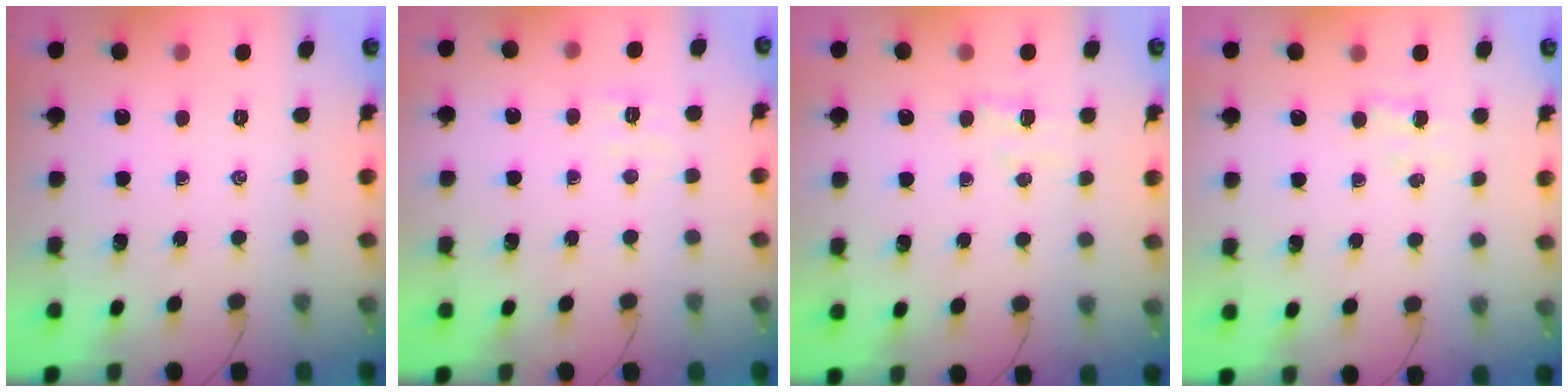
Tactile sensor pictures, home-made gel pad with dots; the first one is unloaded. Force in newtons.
{"total": 4.7, "press": 4.7, "slide": 0.7}
{"total": 4.1, "press": 3.9, "slide": 1.1}
{"total": 2.5, "press": 2.3, "slide": 0.8}